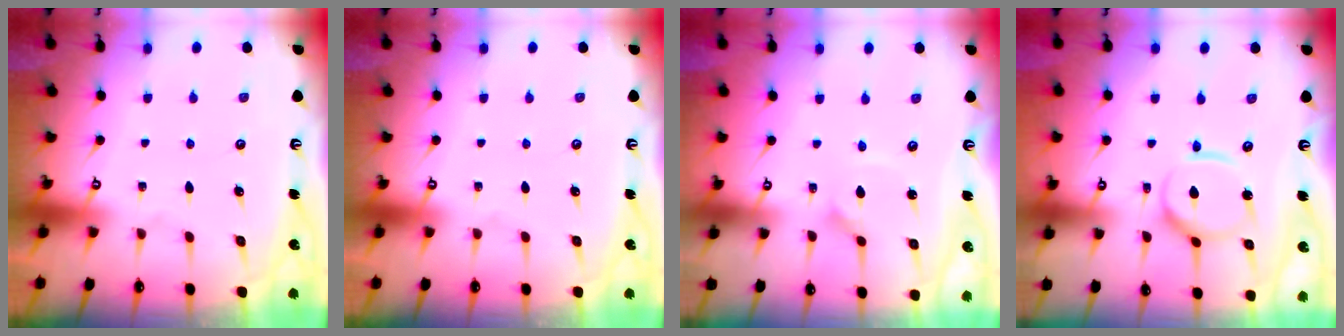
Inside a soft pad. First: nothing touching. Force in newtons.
{"total": 0.0}
{"total": 1.8, "press": 1.8, "slide": 0.0}
{"total": 9.8, "press": 9.7, "slide": 1.0}